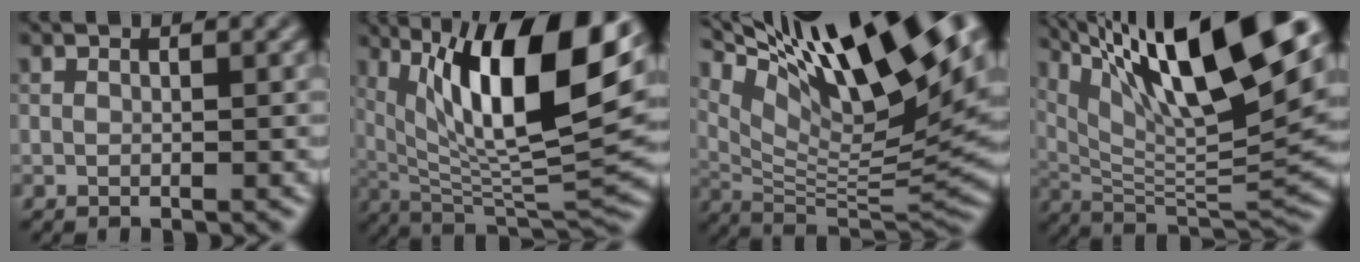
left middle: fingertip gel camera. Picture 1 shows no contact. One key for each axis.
{"total": 14.4, "fx": 5.5, "fy": 4.3, "fz": 12.6, "tx": -0.197, "ty": -0.004, "tz": 0.096}
{"total": 15.6, "fx": 8.2, "fy": 4.0, "fz": 12.7, "tx": -0.231, "ty": 0.021, "tz": 0.158}
{"total": 15.9, "fx": 7.9, "fy": 4.1, "fz": 13.2, "tx": -0.226, "ty": 0.007, "tz": 0.142}